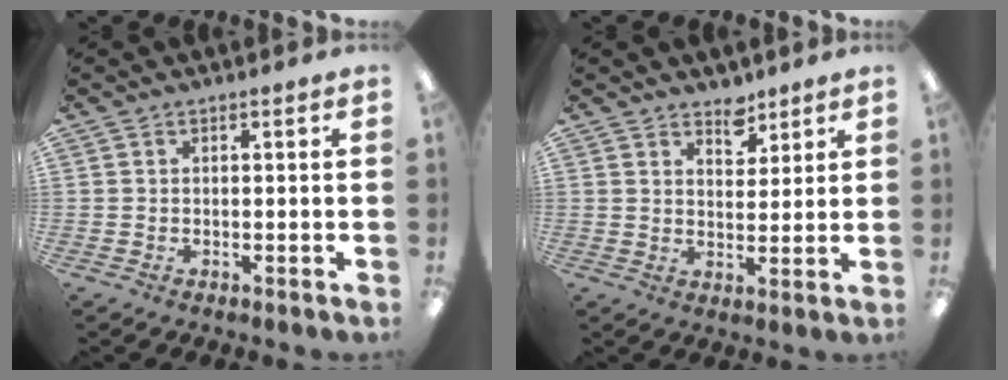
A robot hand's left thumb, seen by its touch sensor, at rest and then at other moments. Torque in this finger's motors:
{"motor_torque": [0.22, 0.24, -0.19, -0.28, -0.03]}